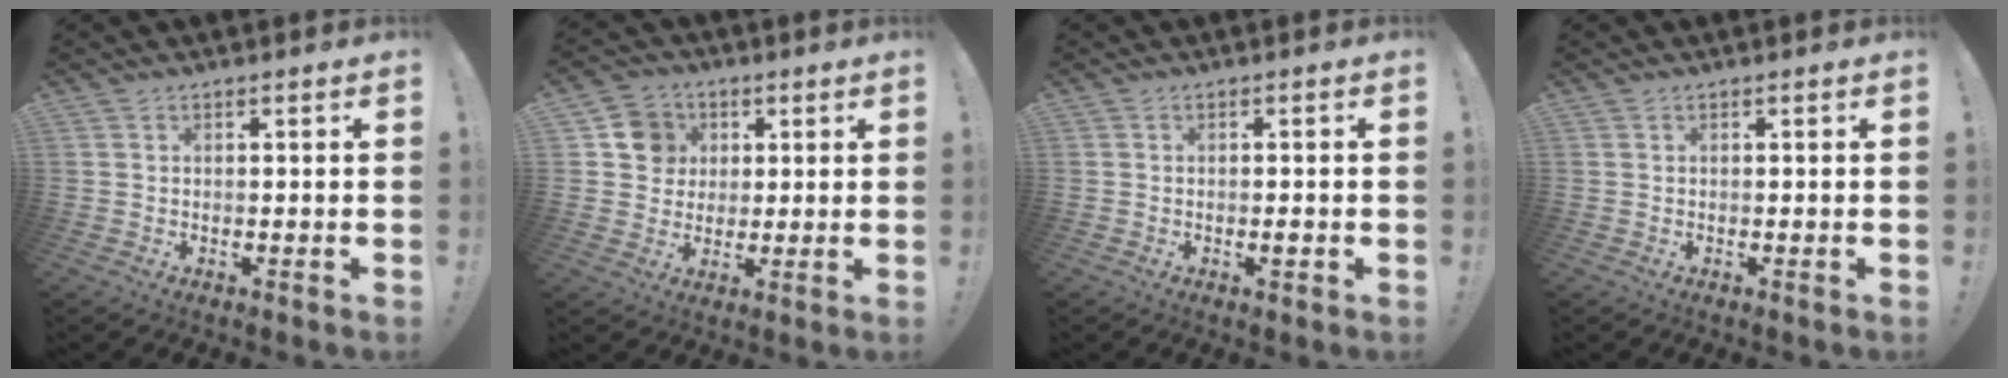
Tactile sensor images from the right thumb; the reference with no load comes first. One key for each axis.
{"total": 9.5, "fx": 2.6, "fy": 8.8, "fz": 2.3, "tx": -0.016, "ty": -0.011, "tz": 0.053}
{"total": 1.7, "fx": -0.8, "fy": 0.3, "fz": 1.4, "tx": -0.022, "ty": 0.002, "tz": -0.015}
{"total": 0.0}